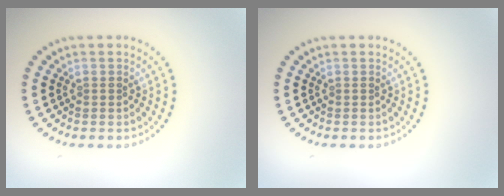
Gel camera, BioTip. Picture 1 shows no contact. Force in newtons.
{"total": 0.0}